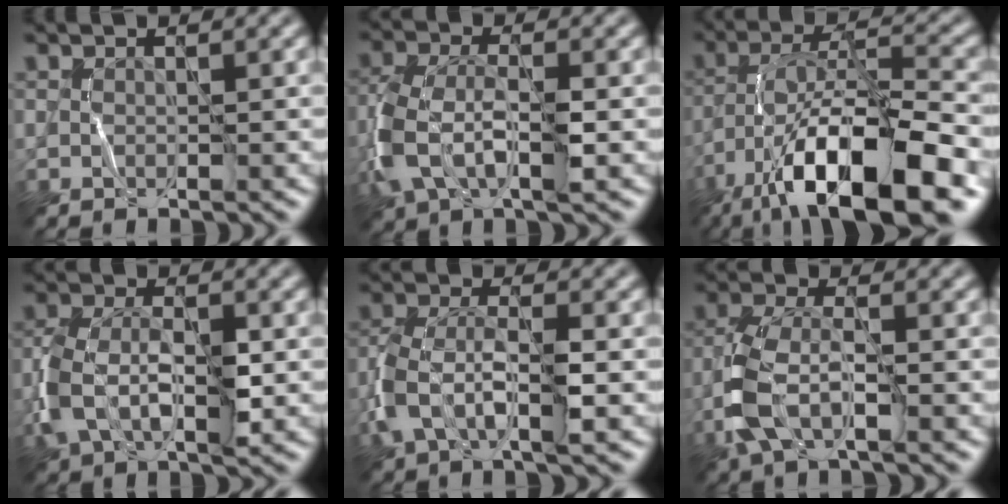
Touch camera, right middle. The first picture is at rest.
{"total": 5.7, "force": [-2.0, 3.1, 4.3], "torque": [-0.104, -0.002, -0.043]}
{"total": 14.9, "force": [-8.6, 4.7, 11.3], "torque": [-0.197, 0.005, -0.151]}
{"total": 5.4, "force": [-1.3, 3.2, 4.1], "torque": [-0.095, -0.002, -0.029]}
{"total": 4.8, "force": [-1.8, 2.4, 3.7], "torque": [-0.087, 0.005, -0.039]}
{"total": 4.9, "force": [-2.1, 2.2, 3.8], "torque": [-0.093, 0.004, -0.046]}